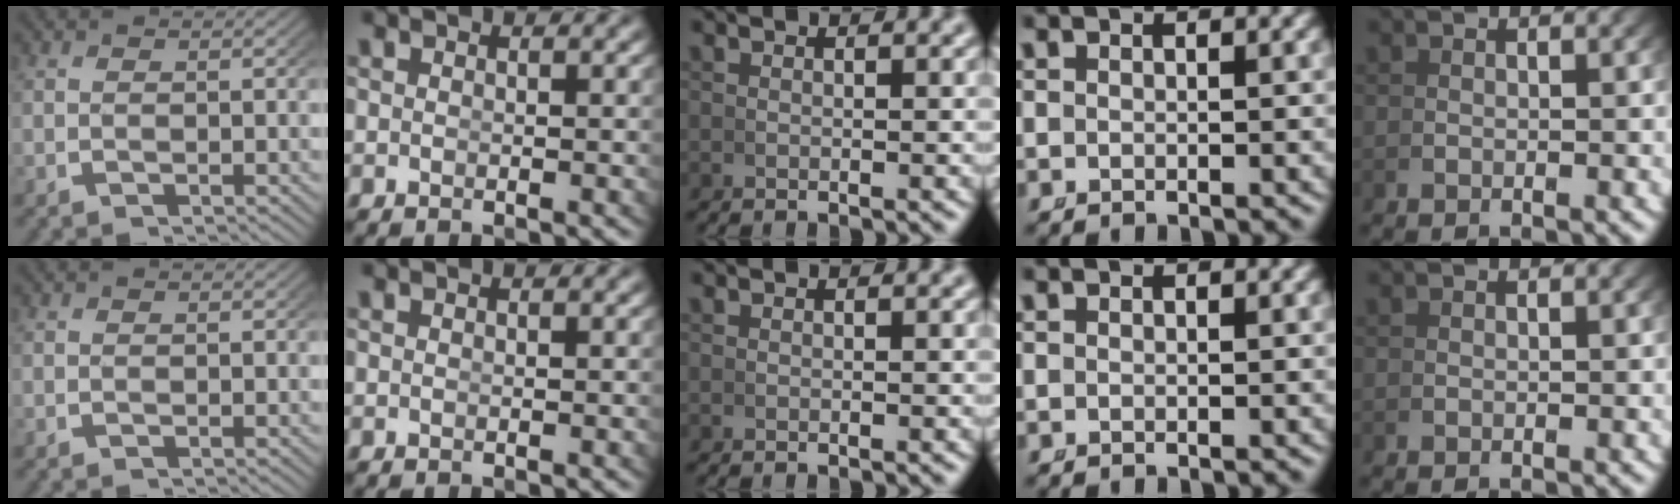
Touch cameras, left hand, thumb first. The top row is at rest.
{}